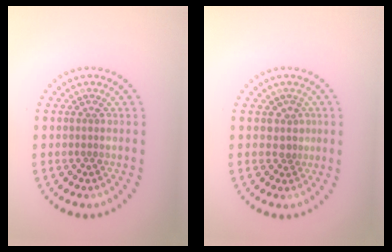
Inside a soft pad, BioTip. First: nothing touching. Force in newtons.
{"total": 1.6, "press": 1.2, "slide": 1.0}